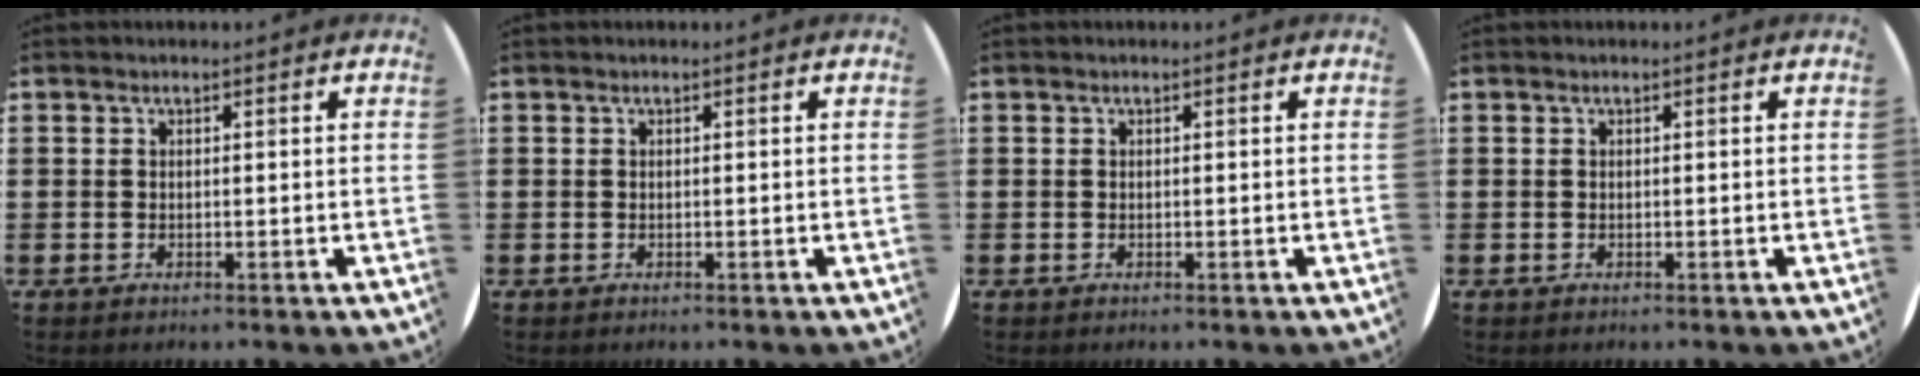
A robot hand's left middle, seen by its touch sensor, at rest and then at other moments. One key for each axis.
{"total": 0.0}
{"total": 0.0}
{"total": 0.0}